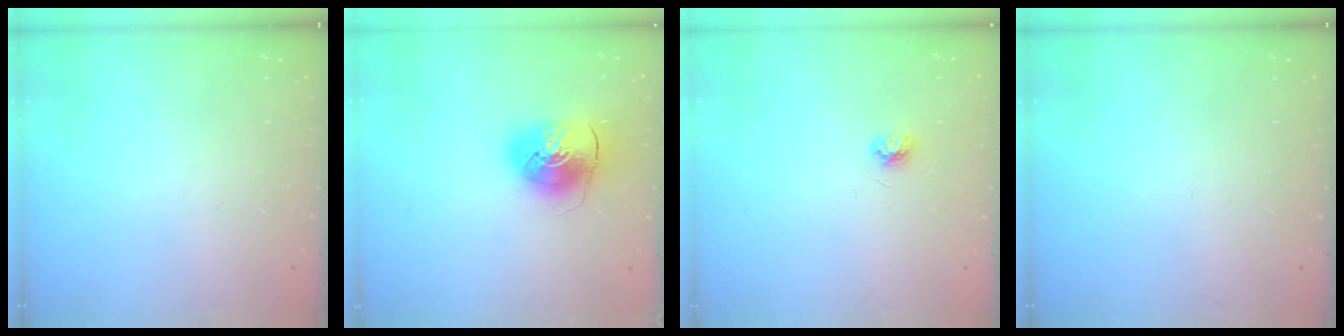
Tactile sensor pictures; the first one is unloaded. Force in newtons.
{"total": 10.0, "press": 9.9, "slide": 1.5}
{"total": 3.9, "press": 3.9, "slide": 0.5}
{"total": 0.0}